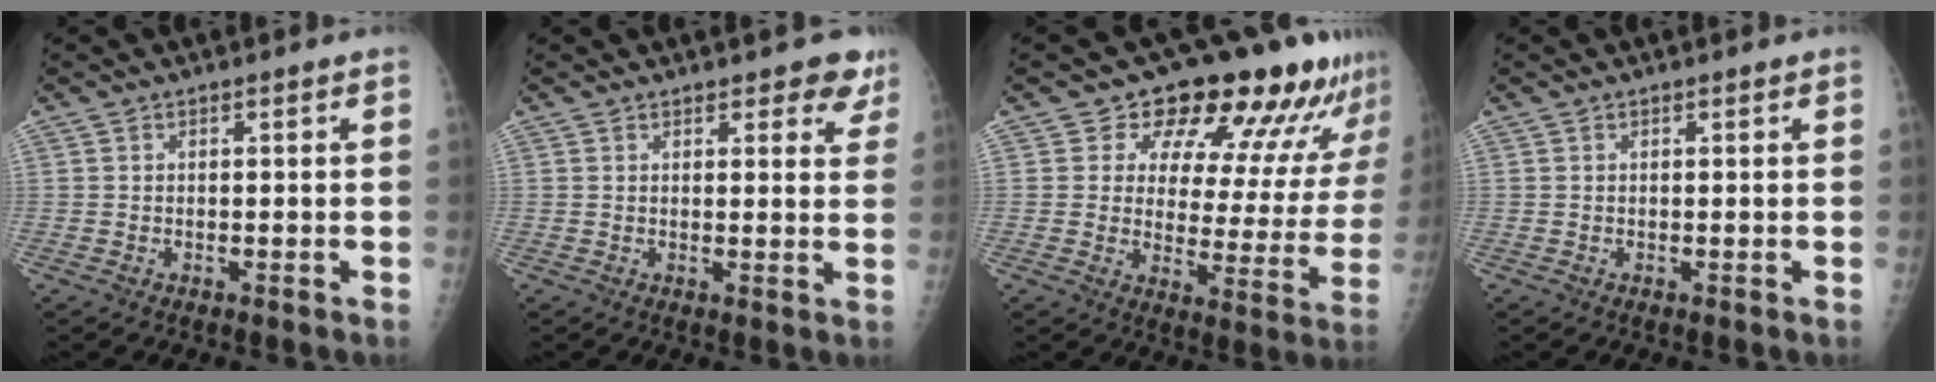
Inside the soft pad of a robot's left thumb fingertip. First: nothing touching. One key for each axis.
{"total": 5.2, "fx": 4.0, "fy": 2.4, "fz": 2.3, "tx": 0.013, "ty": -0.018, "tz": 0.040}
{"total": 18.6, "fx": 13.9, "fy": 8.1, "fz": 9.3, "tx": -0.065, "ty": -0.073, "tz": 0.167}
{"total": 0.0}